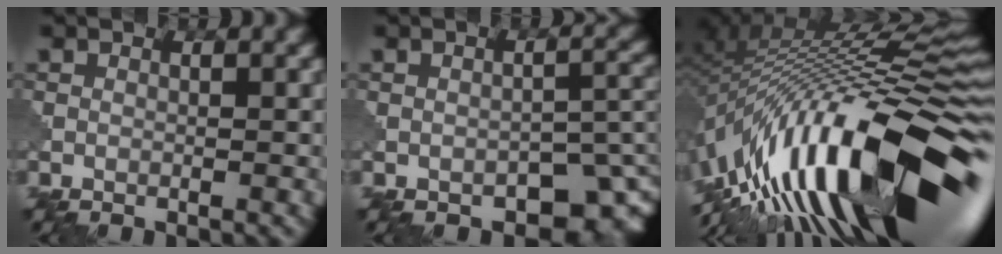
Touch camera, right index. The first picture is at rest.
{"total": 5.3, "force": [-2.9, 3.0, 3.2], "torque": [-0.025, -0.012, -0.030]}
{"total": 17.6, "force": [-6.3, 5.5, 15.5], "torque": [-0.241, 0.042, -0.127]}